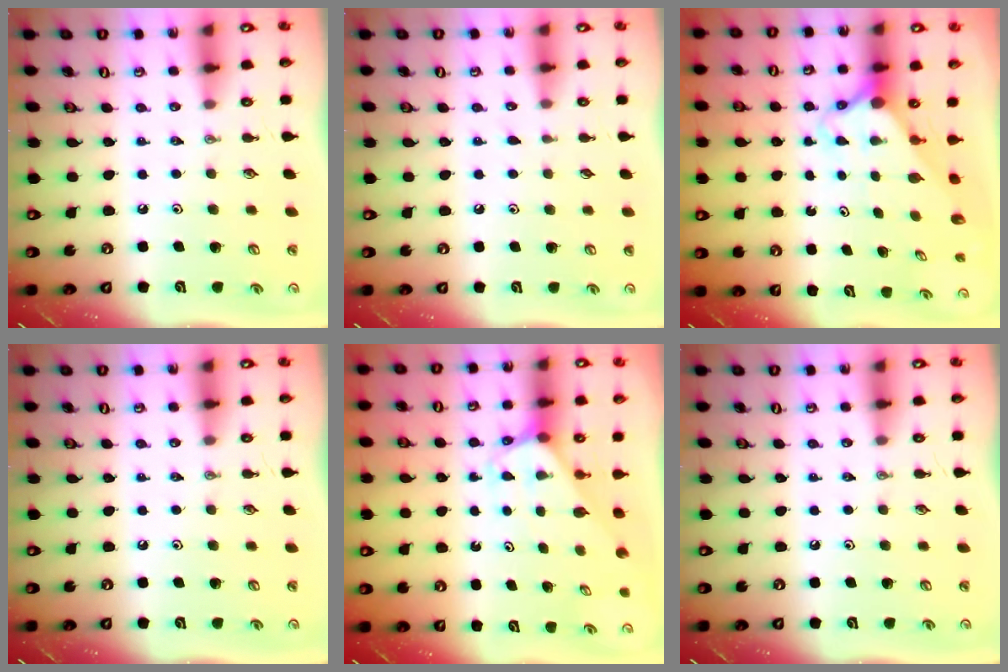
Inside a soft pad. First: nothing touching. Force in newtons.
{"total": 3.8, "press": 3.7, "slide": 0.6}
{"total": 3.0, "press": 3.0, "slide": 0.2}
{"total": 0.0}
{"total": 2.6, "press": 2.6, "slide": 0.2}
{"total": 0.0}